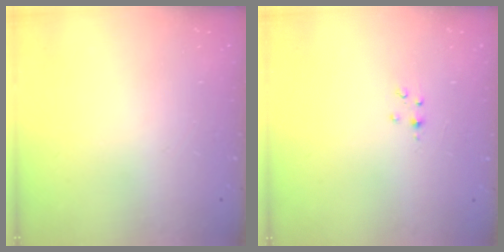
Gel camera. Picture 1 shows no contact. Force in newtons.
{"total": 1.8, "press": 1.7, "slide": 0.3}